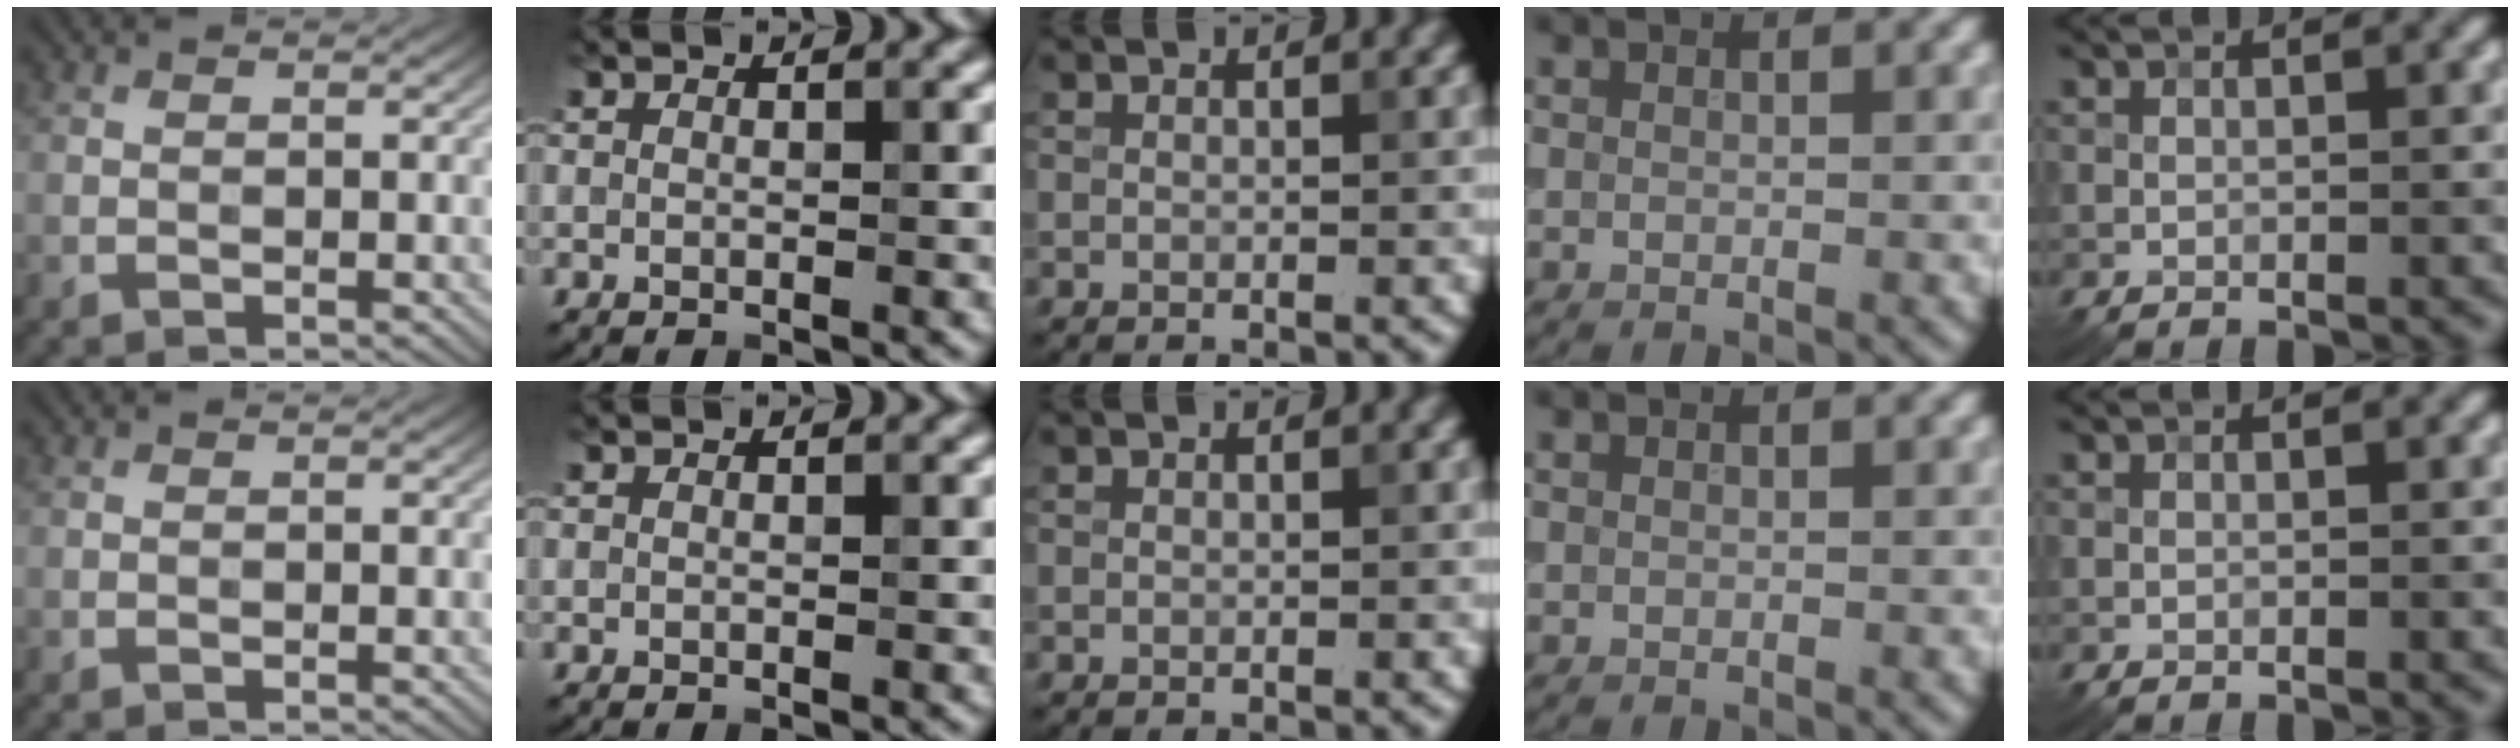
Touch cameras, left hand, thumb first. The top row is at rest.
{}